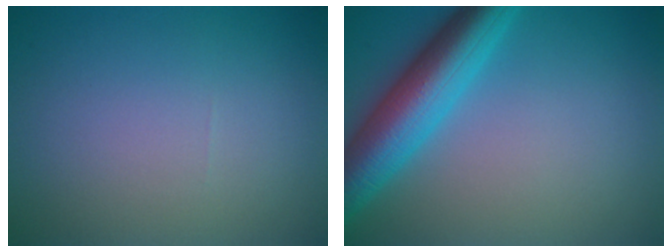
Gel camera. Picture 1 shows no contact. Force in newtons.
{"total": 7.5, "press": 7.5, "slide": 0.3}